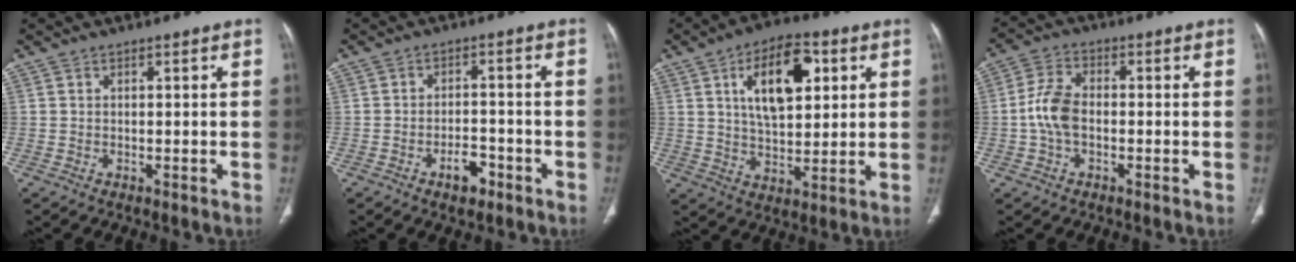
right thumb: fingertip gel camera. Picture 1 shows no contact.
{"total": 4.4, "force": [-2.7, 2.3, 2.6], "torque": [-0.031, 0.021, -0.041]}
{"total": 14.7, "force": [4.9, 7.4, 11.7], "torque": [-0.161, -0.007, 0.080]}
{"total": 6.9, "force": [-1.0, 4.2, 5.4], "torque": [-0.115, 0.018, -0.025]}